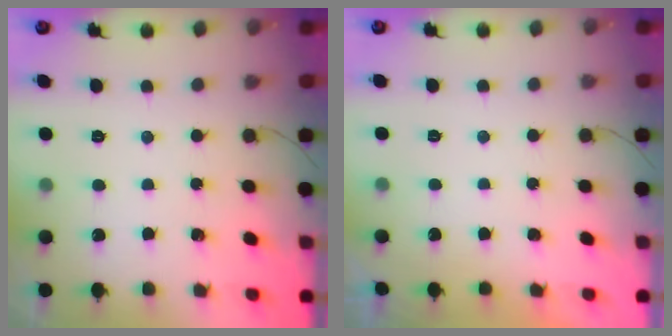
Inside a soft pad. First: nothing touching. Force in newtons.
{"total": 1.1, "press": 1.0, "slide": 0.5}